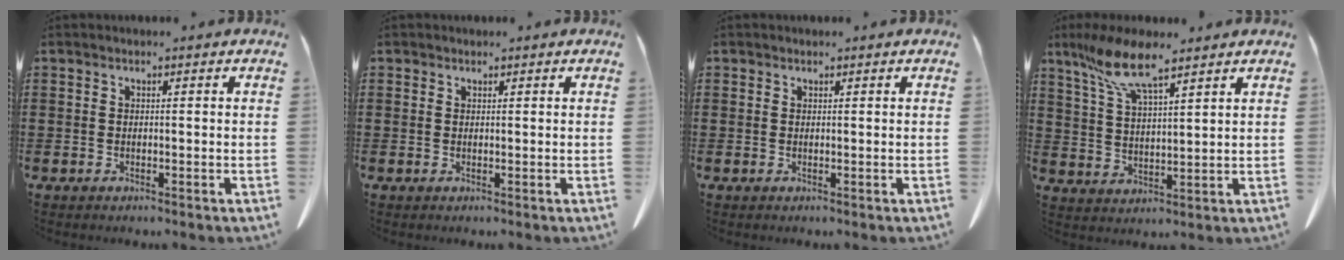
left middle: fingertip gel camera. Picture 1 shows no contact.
{"total": 0.8, "force": [0.7, 0.3, 0.1], "torque": [-0.005, 0.000, 0.015]}
{"total": 0.6, "force": [0.5, 0.2, 0.0], "torque": [-0.003, -0.001, 0.011]}
{"total": 8.6, "force": [6.3, 2.0, 5.5], "torque": [-0.133, -0.016, 0.113]}